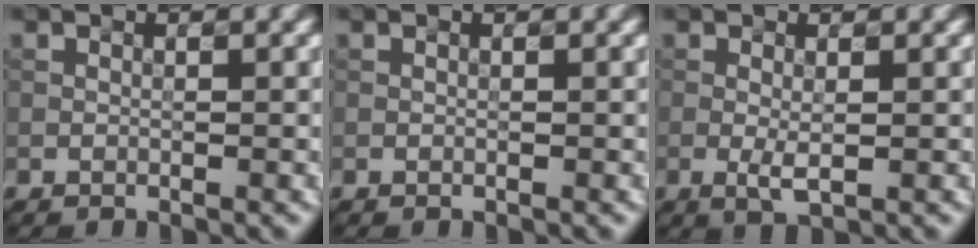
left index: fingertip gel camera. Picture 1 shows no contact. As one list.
[{"total": 0.0}, {"total": 1.7, "force": [-0.2, 0.5, 1.7], "torque": [-0.034, -0.005, -0.004]}]